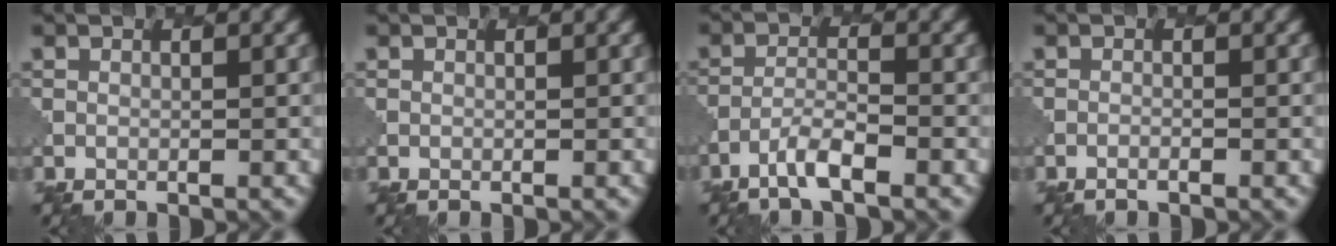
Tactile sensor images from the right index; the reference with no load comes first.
{"total": 0.0}
{"total": 3.2, "force": [-2.3, 0.6, 2.2], "torque": [-0.047, 0.000, -0.052]}
{"total": 0.6, "force": [-0.5, 0.2, 0.3], "torque": [-0.001, 0.000, -0.014]}